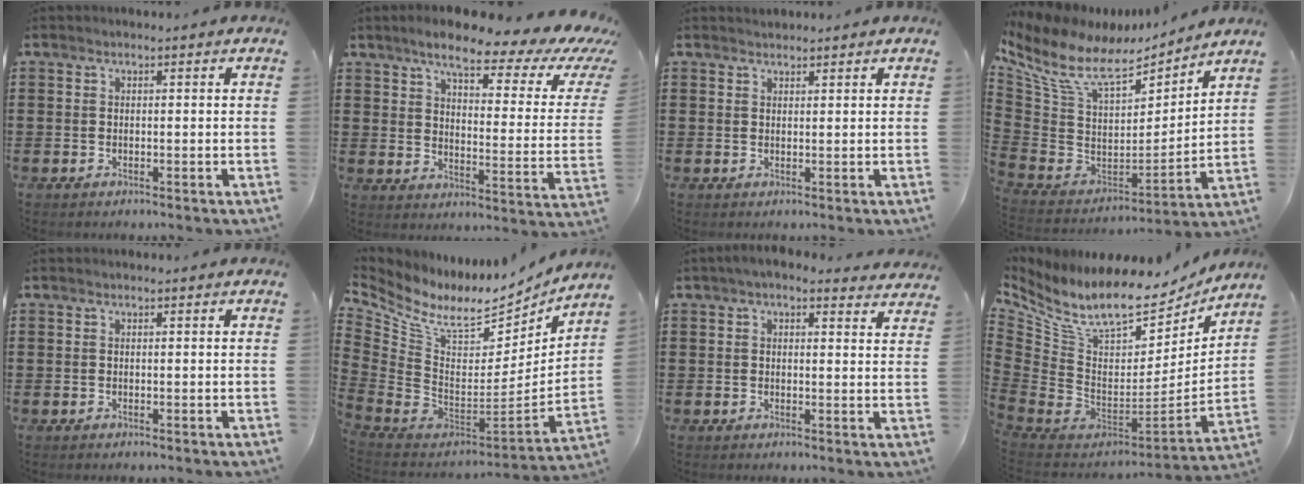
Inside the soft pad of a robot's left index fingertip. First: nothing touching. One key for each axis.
{"total": 8.3, "fx": 6.3, "fy": 1.7, "fz": 5.2, "tx": -0.112, "ty": -0.031, "tz": 0.101}
{"total": 1.2, "fx": 1.2, "fy": 0.2, "fz": -0.1, "tx": -0.001, "ty": 0.000, "tz": 0.024}
{"total": 11.5, "fx": 8.2, "fy": 4.5, "fz": 6.8, "tx": -0.162, "ty": -0.050, "tz": 0.145}
{"total": 0.0}
{"total": 8.9, "fx": 6.2, "fy": 4.0, "fz": 4.9, "tx": -0.128, "ty": -0.057, "tz": 0.106}
{"total": 2.8, "fx": 2.4, "fy": 0.8, "fz": 1.2, "tx": -0.030, "ty": -0.002, "tz": 0.045}
{"total": 12.5, "fx": 8.8, "fy": 4.8, "fz": 7.5, "tx": -0.179, "ty": -0.075, "tz": 0.150}